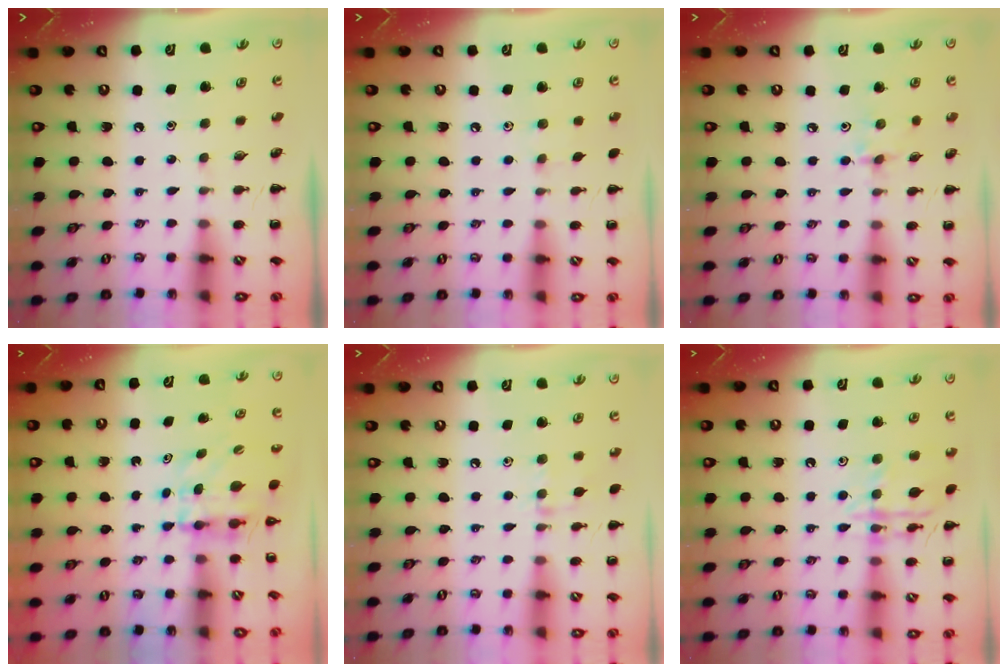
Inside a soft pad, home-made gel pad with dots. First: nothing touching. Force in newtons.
{"total": 4.2, "press": 3.9, "slide": 1.6}
{"total": 2.2, "press": 2.1, "slide": 0.6}
{"total": 3.9, "press": 3.9, "slide": 0.1}
{"total": 7.8, "press": 7.5, "slide": 2.2}
{"total": 13.9, "press": 13.9, "slide": 0.9}